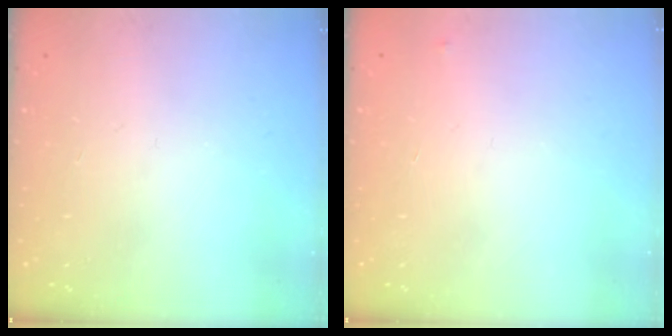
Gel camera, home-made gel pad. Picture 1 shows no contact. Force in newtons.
{"total": 2.5, "press": 2.5, "slide": 0.4}